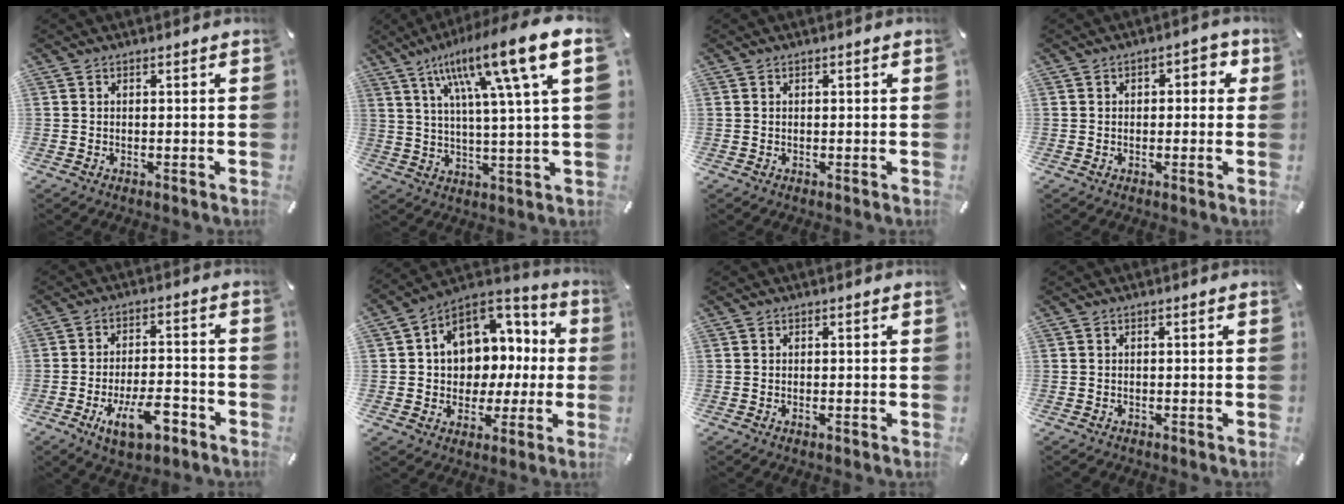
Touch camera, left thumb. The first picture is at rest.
{"total": 17.9, "force": [9.1, 1.9, 15.2], "torque": [-0.272, -0.037, 0.130]}
{"total": 0.0}
{"total": 2.8, "force": [-0.2, 2.1, 1.9], "torque": [-0.022, 0.007, -0.012]}
{"total": 12.0, "force": [-6.0, 5.3, 9.0], "torque": [-0.152, 0.023, -0.102]}
{"total": 11.3, "force": [2.0, 10.2, 4.6], "torque": [-0.070, -0.023, 0.047]}
{"total": 0.6, "force": [-0.3, 0.1, 0.5], "torque": [-0.009, -0.005, -0.003]}
{"total": 0.6, "force": [-0.5, 0.2, 0.1], "torque": [-0.003, 0.000, -0.011]}